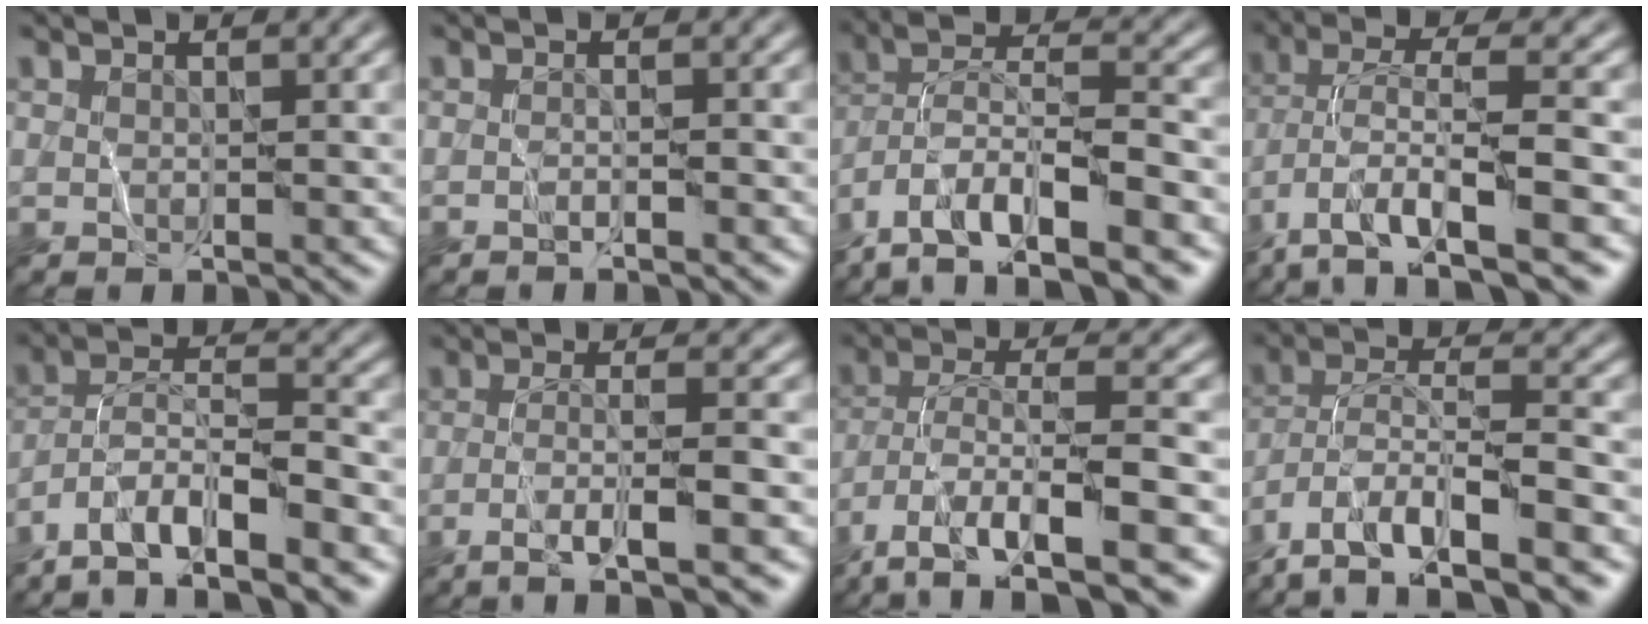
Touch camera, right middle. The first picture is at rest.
{"total": 0.7, "force": [-0.7, 0.0, 0.3], "torque": [-0.001, 0.003, -0.015]}
{"total": 13.4, "force": [-8.8, 4.7, 9.0], "torque": [-0.163, 0.015, -0.141]}
{"total": 10.2, "force": [-5.3, 2.9, 8.3], "torque": [-0.155, 0.010, -0.094]}
{"total": 11.7, "force": [-9.1, 3.4, 6.6], "torque": [-0.102, 0.008, -0.147]}
{"total": 6.0, "force": [-3.1, 0.9, 5.0], "torque": [-0.078, 0.013, -0.058]}
{"total": 11.9, "force": [-7.3, 3.6, 8.7], "torque": [-0.168, 0.004, -0.120]}
{"total": 12.8, "force": [-9.0, 4.1, 8.1], "torque": [-0.143, 0.009, -0.143]}